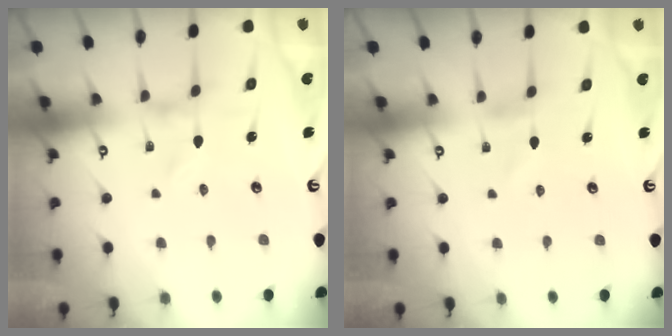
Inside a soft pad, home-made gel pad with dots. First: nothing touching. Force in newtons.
{"total": 0.8, "press": 0.8, "slide": 0.1}